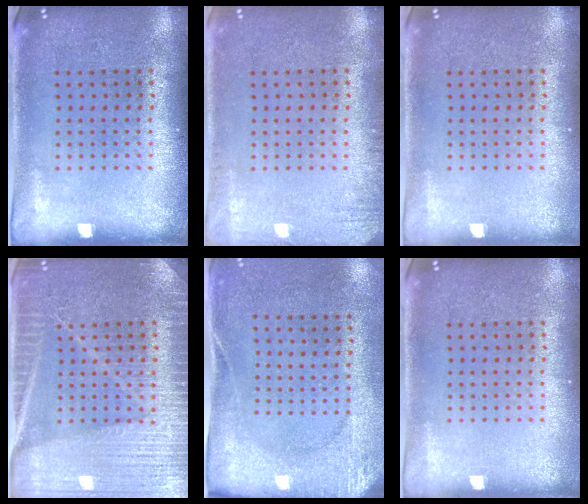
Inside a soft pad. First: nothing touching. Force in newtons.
{"total": 1.5, "press": 1.5, "slide": 0.2}
{"total": 0.0}
{"total": 4.1, "press": 3.9, "slide": 1.2}
{"total": 2.7, "press": 2.0, "slide": 1.7}
{"total": 0.0}